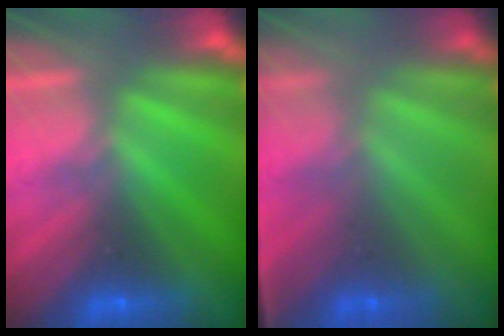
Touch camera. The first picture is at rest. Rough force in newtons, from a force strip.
{"total": 1.2}